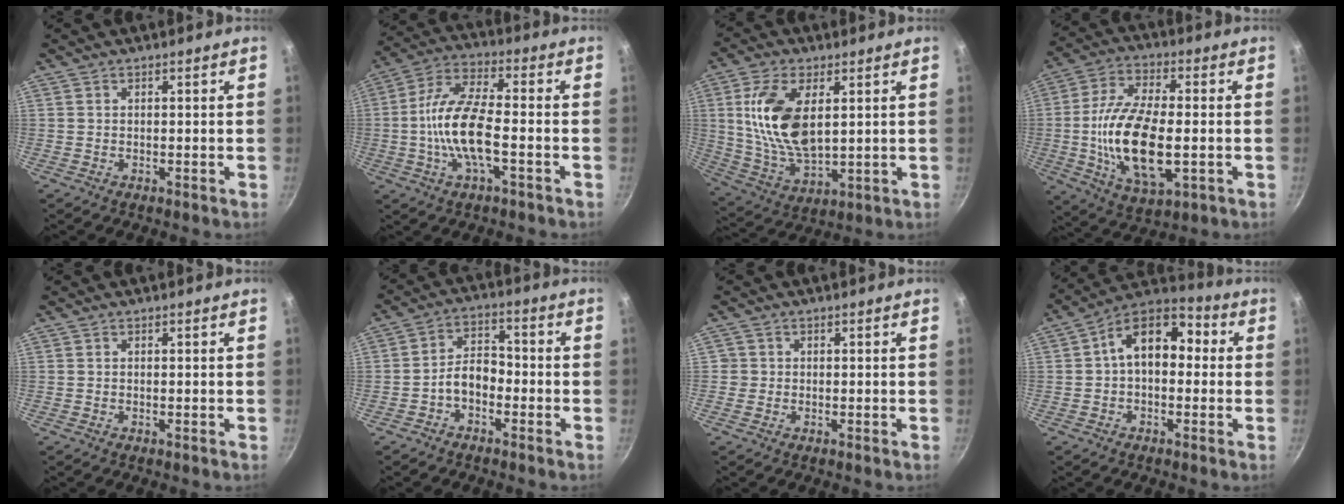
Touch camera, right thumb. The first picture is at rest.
{"total": 13.3, "force": [-2.4, 5.0, 12.1], "torque": [-0.251, 0.032, -0.048]}
{"total": 15.5, "force": [3.4, 7.9, 12.9], "torque": [-0.250, -0.016, 0.076]}
{"total": 18.6, "force": [-2.2, 8.5, 16.4], "torque": [-0.312, 0.002, -0.032]}
{"total": 0.0}
{"total": 6.3, "force": [-2.3, 4.1, 4.2], "torque": [-0.059, 0.033, -0.053]}
{"total": 1.5, "force": [-0.1, 1.5, -0.1], "torque": [0.011, 0.007, -0.005]}
{"total": 12.6, "force": [1.1, 8.0, 9.7], "torque": [-0.122, 0.043, -0.001]}